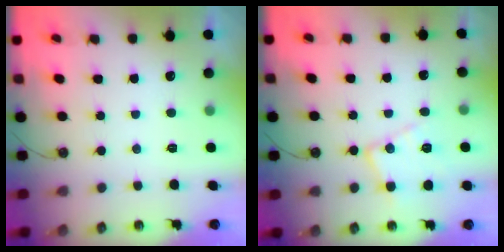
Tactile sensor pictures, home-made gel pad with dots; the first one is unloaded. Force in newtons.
{"total": 13.2, "press": 13.1, "slide": 1.0}